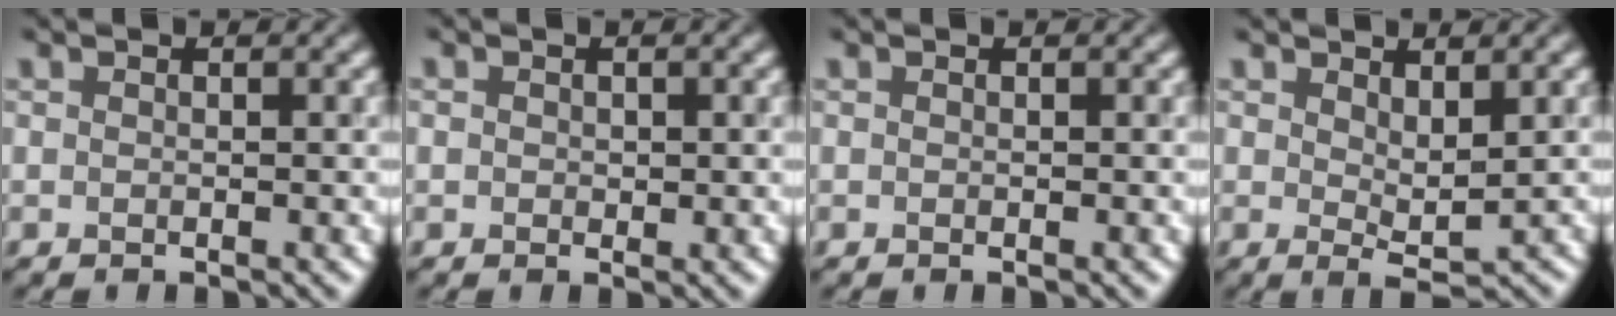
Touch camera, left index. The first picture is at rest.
{"total": 0.7, "force": [0.1, 0.6, 0.3], "torque": [-0.004, -0.002, 0.000]}
{"total": 0.0}
{"total": 2.4, "force": [1.2, 0.8, 1.9], "torque": [-0.034, -0.006, 0.023]}